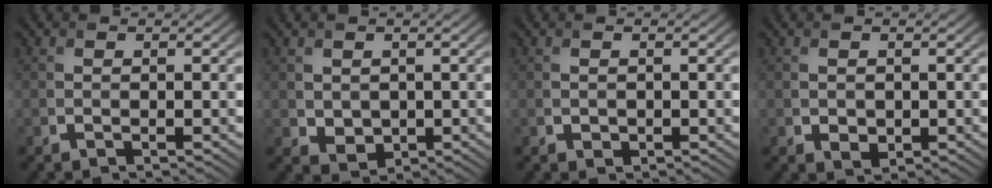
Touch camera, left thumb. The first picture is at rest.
{"total": 2.5, "force": [0.7, 2.1, 1.2], "torque": [-0.036, -0.008, 0.018]}
{"total": 0.5, "force": [-0.1, 0.5, 0.1], "torque": [0.000, -0.006, -0.002]}
{"total": 1.3, "force": [0.0, 1.2, 0.6], "torque": [-0.019, -0.007, 0.004]}